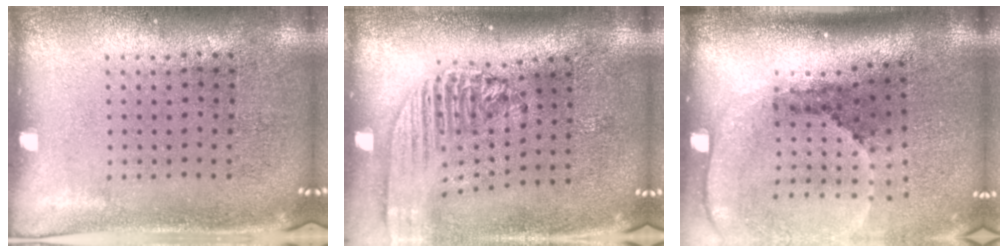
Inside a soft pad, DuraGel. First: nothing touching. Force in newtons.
{"total": 2.2, "press": 1.7, "slide": 1.4}
{"total": 2.6, "press": 1.8, "slide": 1.9}